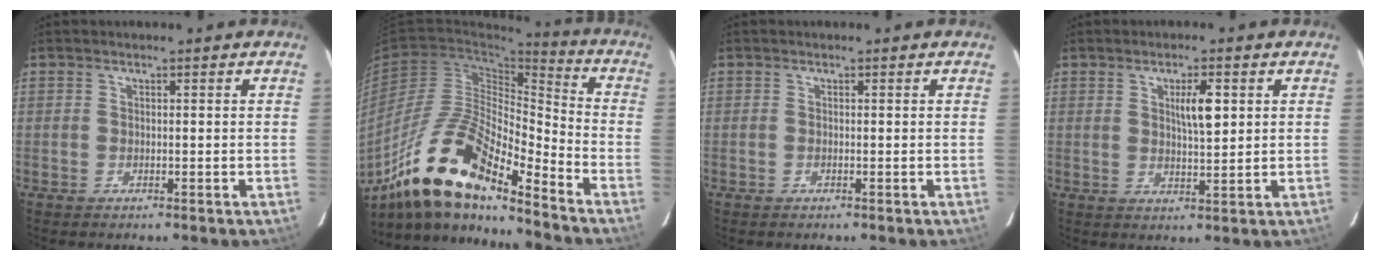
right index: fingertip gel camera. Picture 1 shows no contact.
{"total": 17.3, "force": [-12.9, 3.9, 10.8], "torque": [-0.198, 0.008, -0.233]}
{"total": 0.0}
{"total": 4.5, "force": [1.4, 0.9, 4.2], "torque": [-0.071, 0.001, 0.025]}